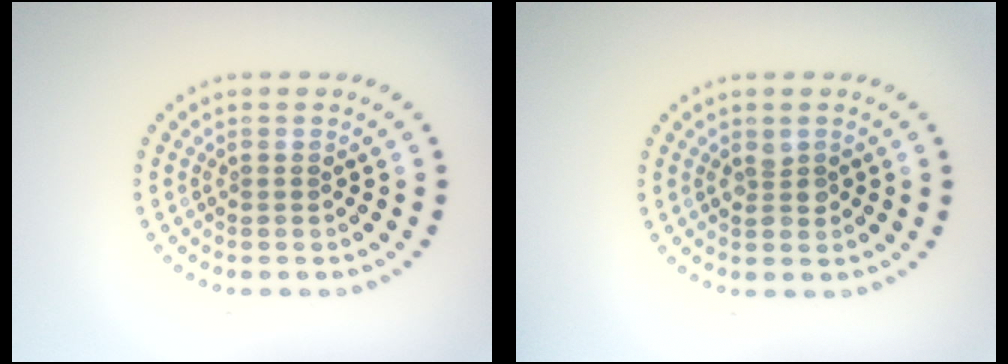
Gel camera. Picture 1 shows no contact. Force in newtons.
{"total": 1.2, "press": 1.1, "slide": 0.1}